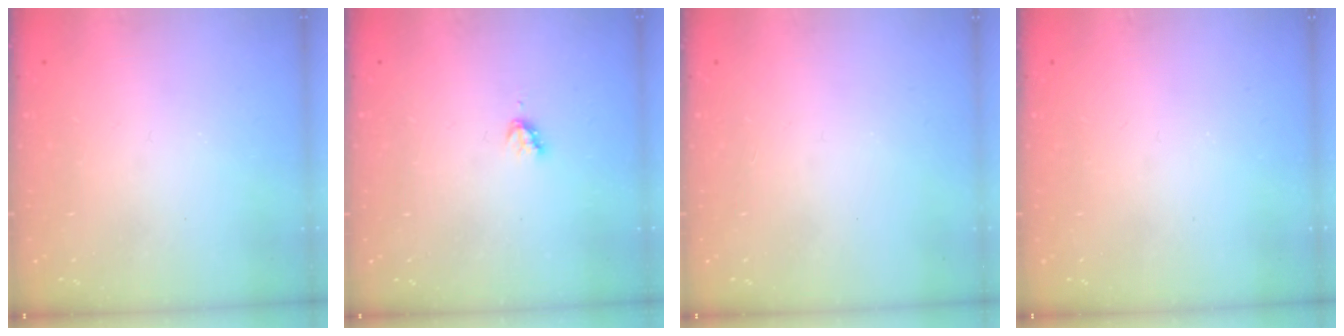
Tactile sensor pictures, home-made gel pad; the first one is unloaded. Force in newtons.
{"total": 2.8, "press": 2.8, "slide": 0.3}
{"total": 0.0}
{"total": 0.0}